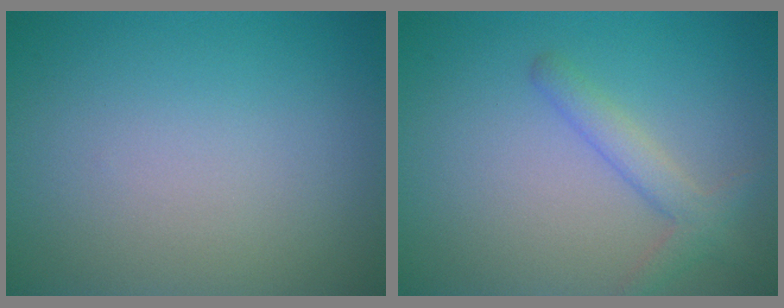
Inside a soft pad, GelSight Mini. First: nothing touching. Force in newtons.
{"total": 2.5, "press": 2.5, "slide": 0.1}